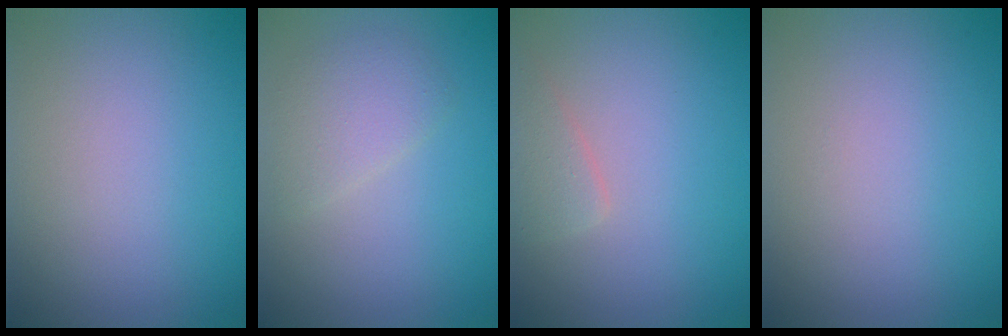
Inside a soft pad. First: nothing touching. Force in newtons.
{"total": 2.4, "press": 2.4, "slide": 0.2}
{"total": 1.7, "press": 1.7, "slide": 0.2}
{"total": 0.0}